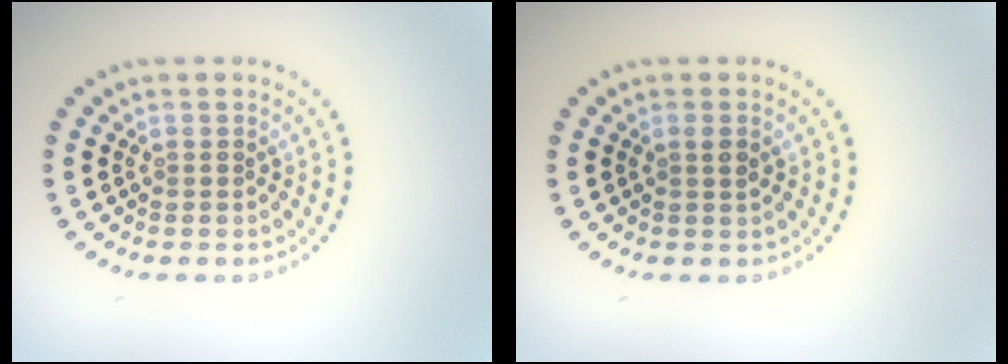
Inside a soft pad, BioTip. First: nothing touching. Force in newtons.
{"total": 0.9, "press": 0.8, "slide": 0.5}